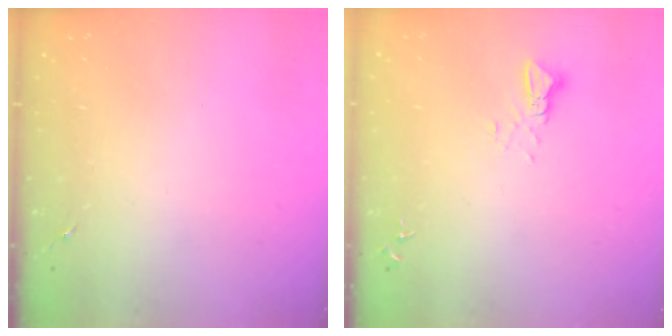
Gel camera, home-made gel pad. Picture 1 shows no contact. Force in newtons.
{"total": 2.5, "press": 2.5, "slide": 0.1}